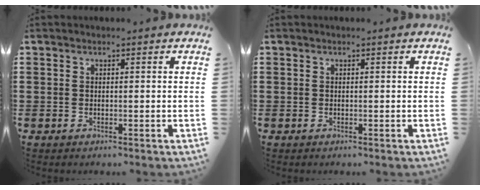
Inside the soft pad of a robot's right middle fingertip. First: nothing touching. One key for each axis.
{"total": 0.0}